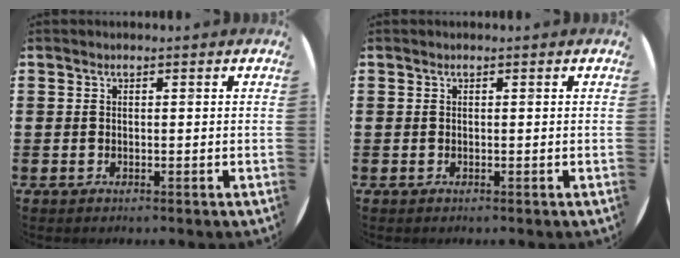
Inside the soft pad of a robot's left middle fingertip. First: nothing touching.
{"total": 0.0}